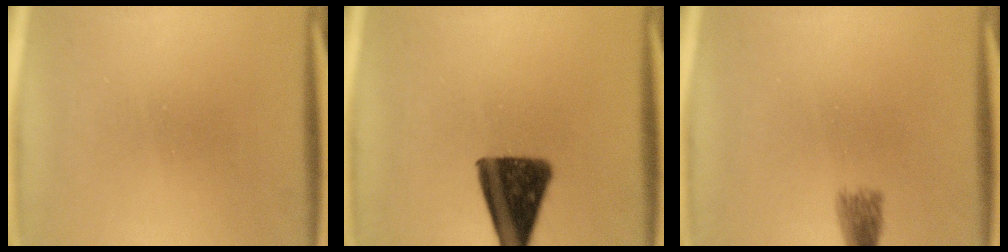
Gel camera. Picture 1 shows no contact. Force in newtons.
{"total": 13.4}
{"total": 2.0}